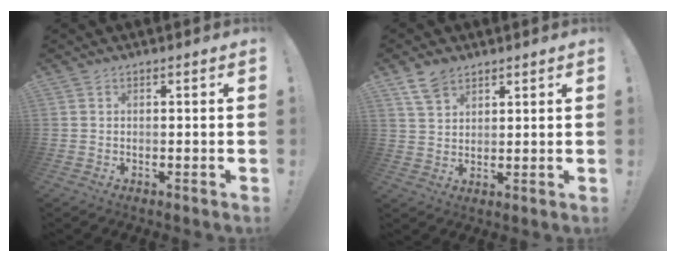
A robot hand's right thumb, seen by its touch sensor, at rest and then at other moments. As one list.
[{"total": 6.7, "force": [4.7, 3.9, 3.0], "torque": [-0.055, -0.013, 0.089]}]